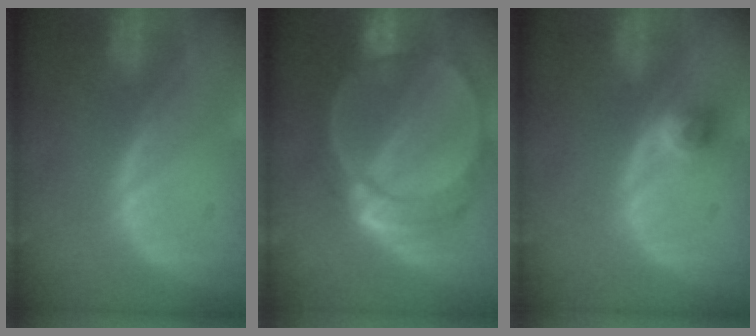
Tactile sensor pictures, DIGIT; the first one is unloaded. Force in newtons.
{"total": 9.8, "press": 8.4, "slide": 4.9}
{"total": 2.4, "press": 2.0, "slide": 1.3}